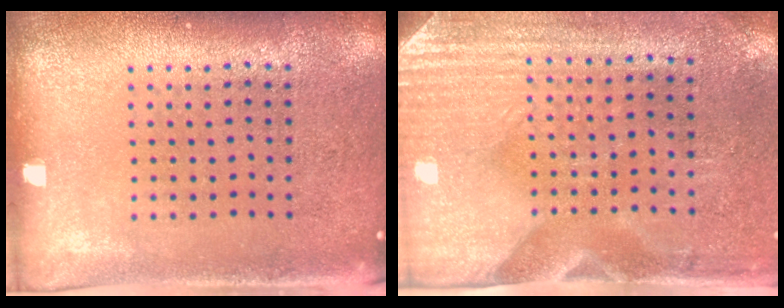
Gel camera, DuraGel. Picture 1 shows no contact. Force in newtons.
{"total": 3.0, "press": 2.6, "slide": 1.5}